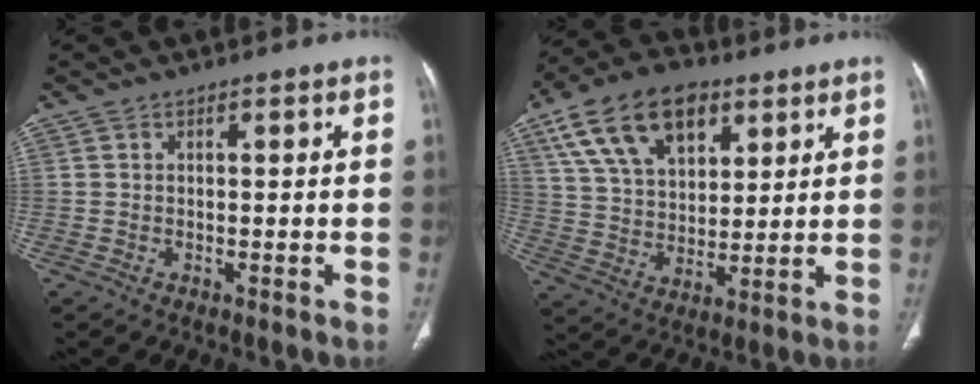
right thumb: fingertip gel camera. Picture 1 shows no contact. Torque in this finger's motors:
{"motor_torque": [-0.35, 3.71, 1.28, 1.49, 0.17]}